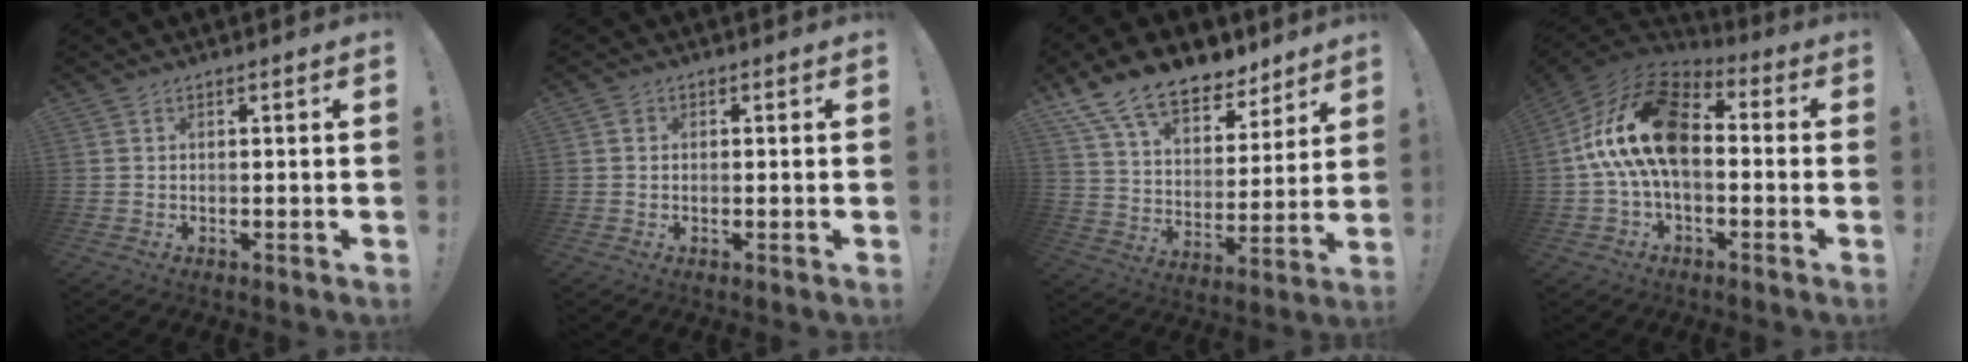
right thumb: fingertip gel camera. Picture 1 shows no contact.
{"total": 1.3, "force": [0.1, 1.2, 0.4], "torque": [-0.001, 0.002, 0.001]}
{"total": 16.5, "force": [12.2, 8.4, 7.1], "torque": [-0.129, -0.084, 0.228]}
{"total": 20.4, "force": [1.9, 11.4, 16.8], "torque": [-0.315, 0.016, 0.039]}